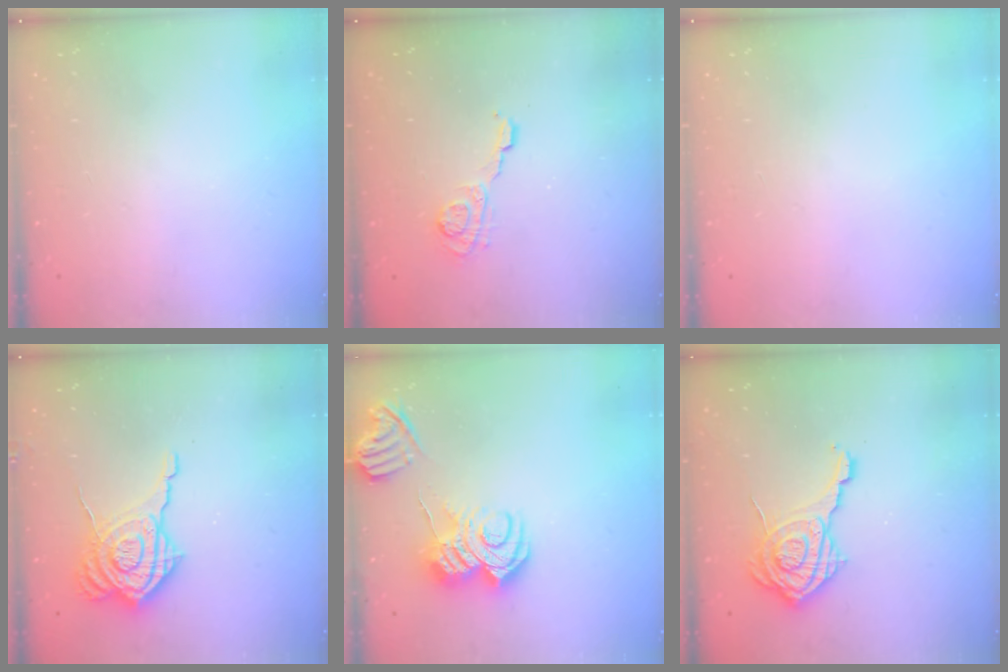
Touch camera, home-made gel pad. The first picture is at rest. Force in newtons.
{"total": 5.3, "press": 5.2, "slide": 0.8}
{"total": 0.0}
{"total": 13.1, "press": 13.1, "slide": 0.9}
{"total": 11.2, "press": 11.2, "slide": 1.3}
{"total": 14.4, "press": 14.4, "slide": 0.9}